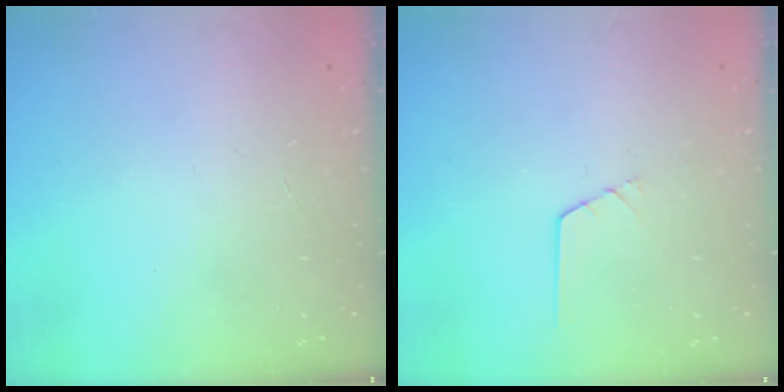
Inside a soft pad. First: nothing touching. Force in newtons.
{"total": 0.5, "press": 0.5, "slide": 0.2}